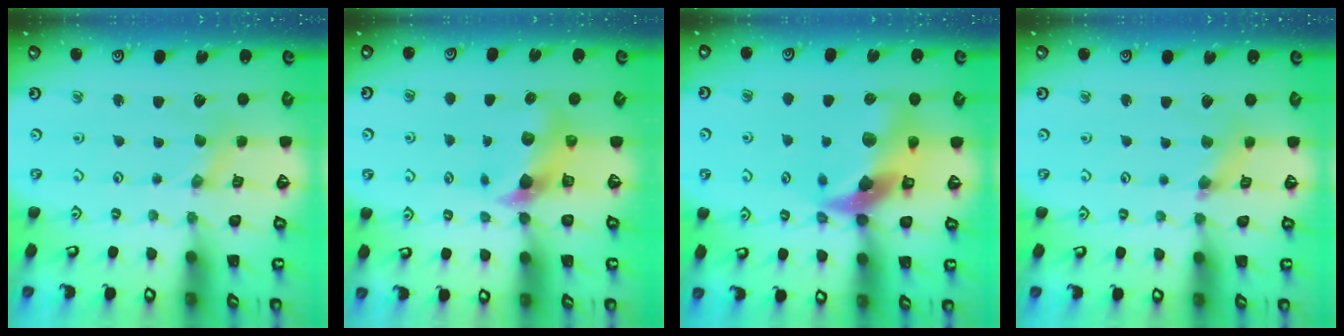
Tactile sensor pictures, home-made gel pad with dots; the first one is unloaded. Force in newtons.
{"total": 6.3, "press": 6.3, "slide": 0.7}
{"total": 16.0, "press": 15.8, "slide": 2.4}
{"total": 2.7, "press": 2.7, "slide": 0.3}